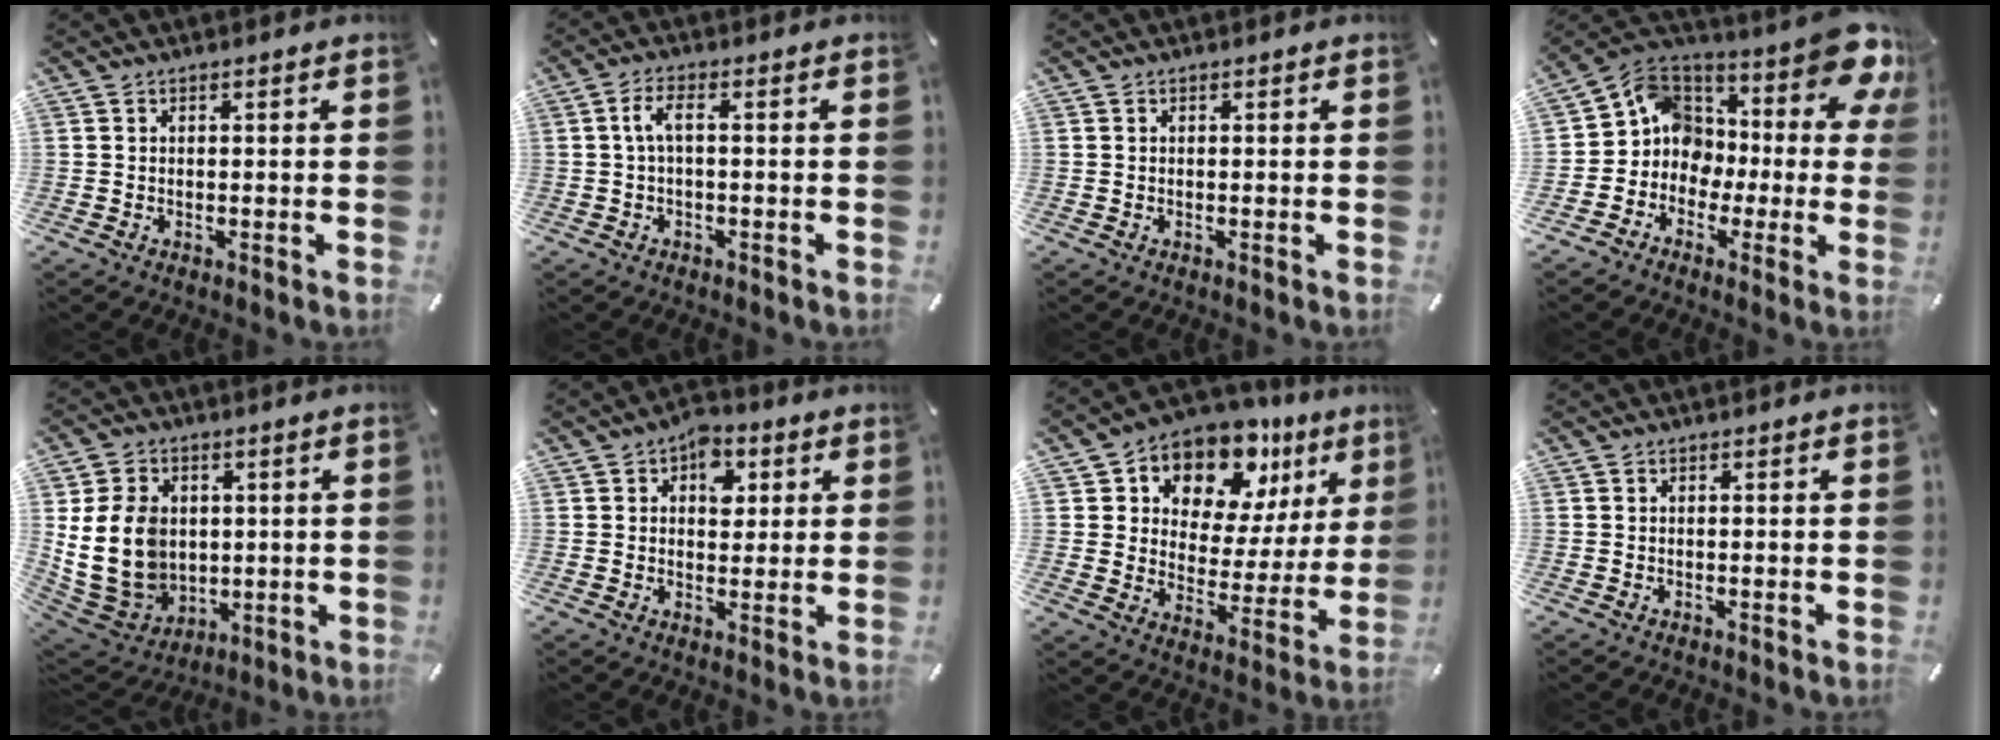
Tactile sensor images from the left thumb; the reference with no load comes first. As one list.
[{"total": 4.0, "force": [0.1, 1.2, 3.8], "torque": [-0.080, 0.008, -0.003]}, {"total": 0.0}, {"total": 13.8, "force": [2.7, 10.7, 8.2], "torque": [-0.150, -0.046, 0.035]}, {"total": 14.9, "force": [1.7, 12.4, 8.1], "torque": [-0.183, -0.018, 0.034]}, {"total": 6.9, "force": [2.2, 5.0, 4.2], "torque": [-0.043, -0.003, 0.030]}, {"total": 13.2, "force": [9.8, 7.5, 4.6], "torque": [-0.083, -0.087, 0.176]}, {"total": 0.0}]